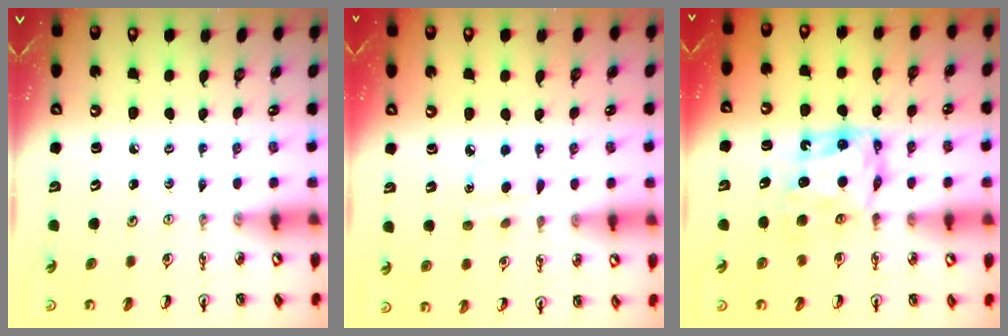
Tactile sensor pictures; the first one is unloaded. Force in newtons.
{"total": 5.9, "press": 5.8, "slide": 0.7}
{"total": 7.7, "press": 7.7, "slide": 0.8}